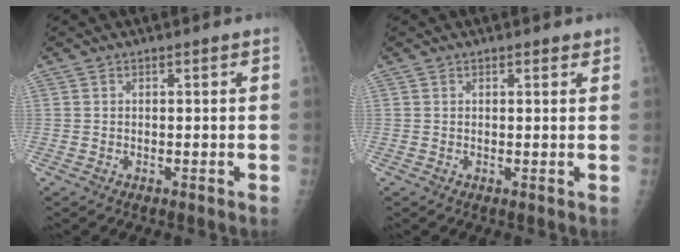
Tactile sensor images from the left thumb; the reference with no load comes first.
{"total": 1.4, "force": [1.0, 0.6, 0.7], "torque": [-0.005, -0.004, 0.011]}